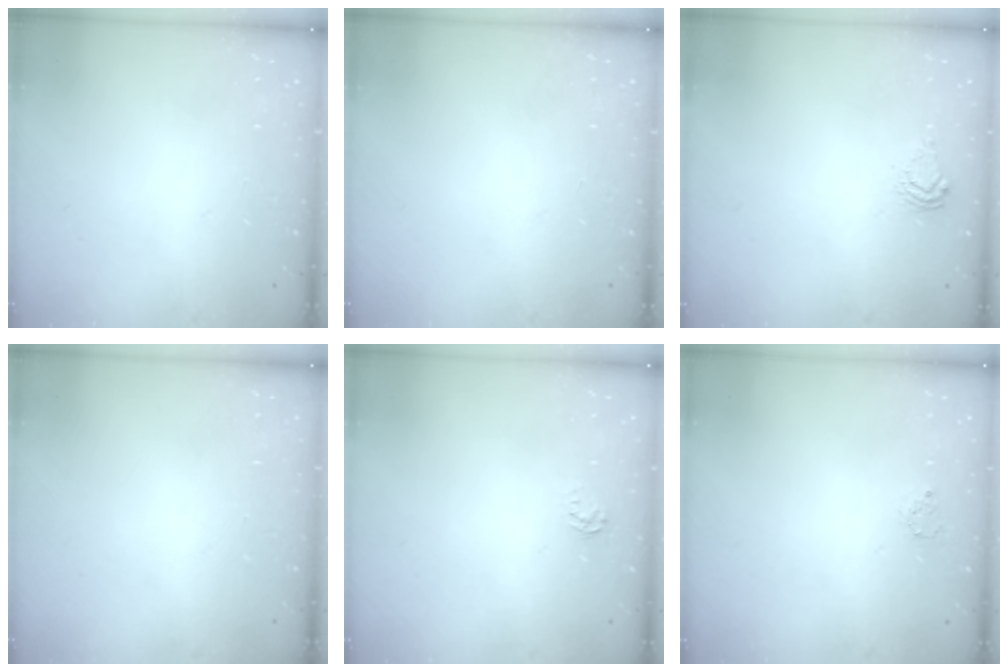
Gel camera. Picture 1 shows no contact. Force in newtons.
{"total": 0.0}
{"total": 5.8, "press": 5.8, "slide": 0.3}
{"total": 0.0}
{"total": 2.6, "press": 2.6, "slide": 0.4}
{"total": 2.4, "press": 2.4, "slide": 0.3}